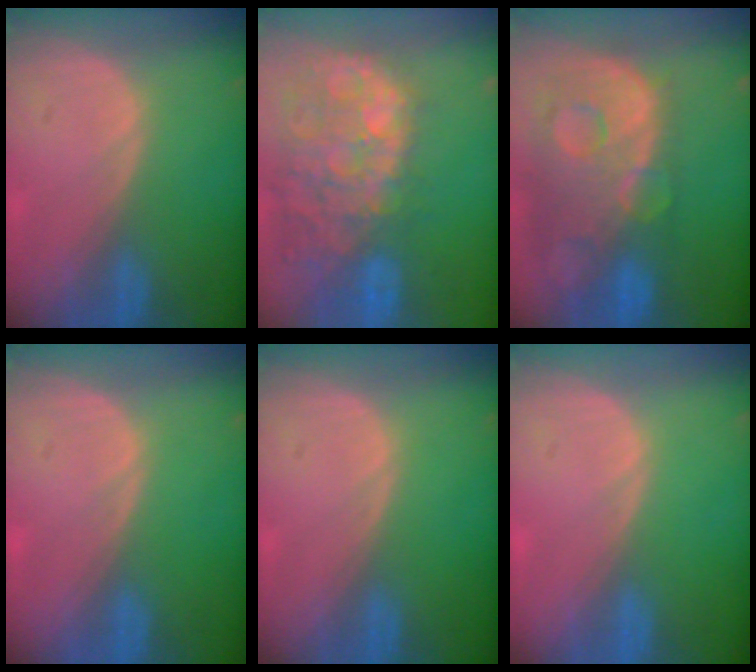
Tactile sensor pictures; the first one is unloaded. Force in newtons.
{"total": 14.3, "press": 11.6, "slide": 8.3}
{"total": 13.8, "press": 11.3, "slide": 8.0}
{"total": 0.0}
{"total": 0.0}
{"total": 0.0}